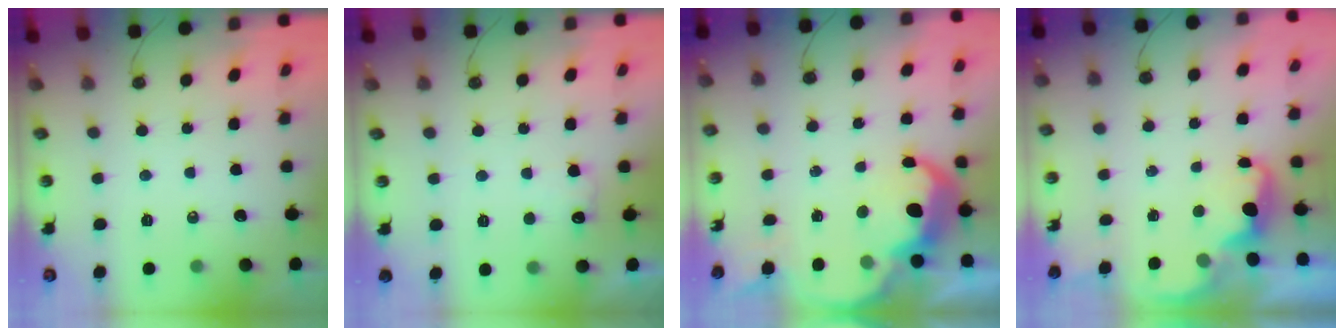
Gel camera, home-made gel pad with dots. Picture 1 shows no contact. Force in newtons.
{"total": 6.4, "press": 6.2, "slide": 1.3}
{"total": 8.5, "press": 8.5, "slide": 0.5}
{"total": 4.0, "press": 3.9, "slide": 0.6}